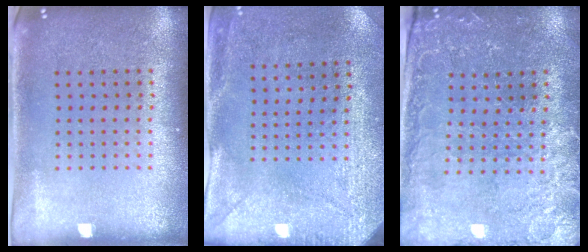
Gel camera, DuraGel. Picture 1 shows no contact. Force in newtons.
{"total": 2.9, "press": 2.3, "slide": 1.8}
{"total": 0.7, "press": 0.6, "slide": 0.4}